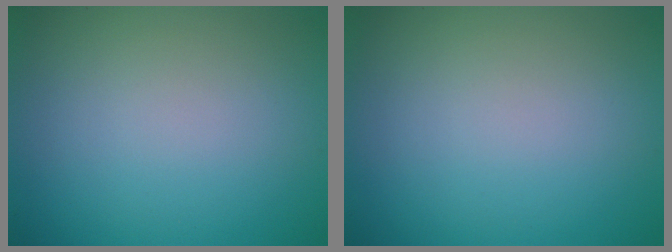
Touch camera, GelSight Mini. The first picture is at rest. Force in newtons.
{"total": 0.0}